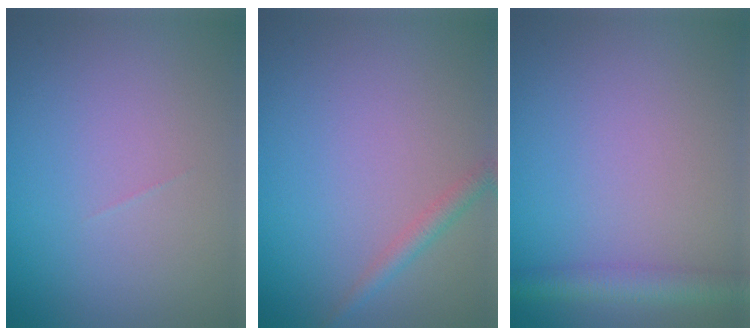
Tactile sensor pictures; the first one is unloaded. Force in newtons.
{"total": 1.6, "press": 1.6, "slide": 0.1}
{"total": 3.0, "press": 3.0, "slide": 0.1}